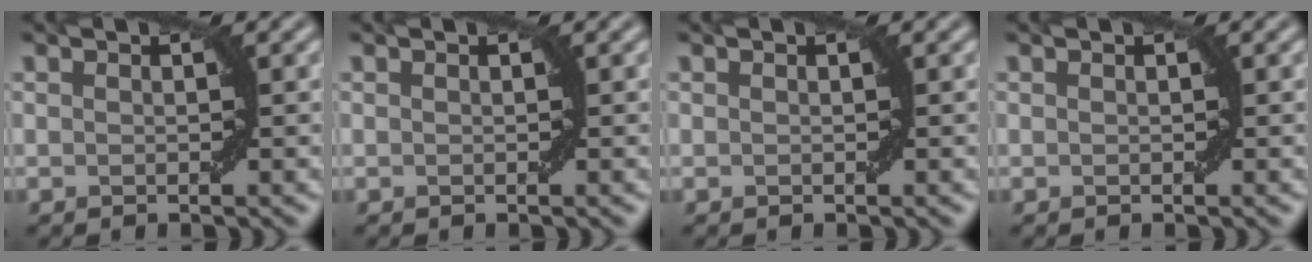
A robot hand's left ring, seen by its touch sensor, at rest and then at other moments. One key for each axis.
{"total": 0.0}
{"total": 0.0}
{"total": 0.0}